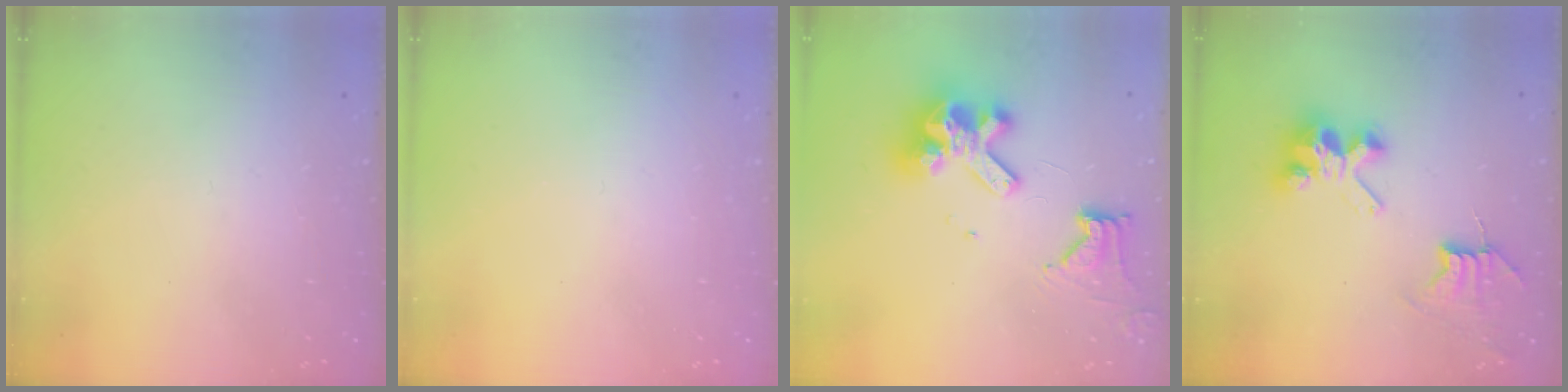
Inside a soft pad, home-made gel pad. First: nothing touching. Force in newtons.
{"total": 0.0}
{"total": 14.7, "press": 14.5, "slide": 1.8}
{"total": 8.2, "press": 8.2, "slide": 0.7}